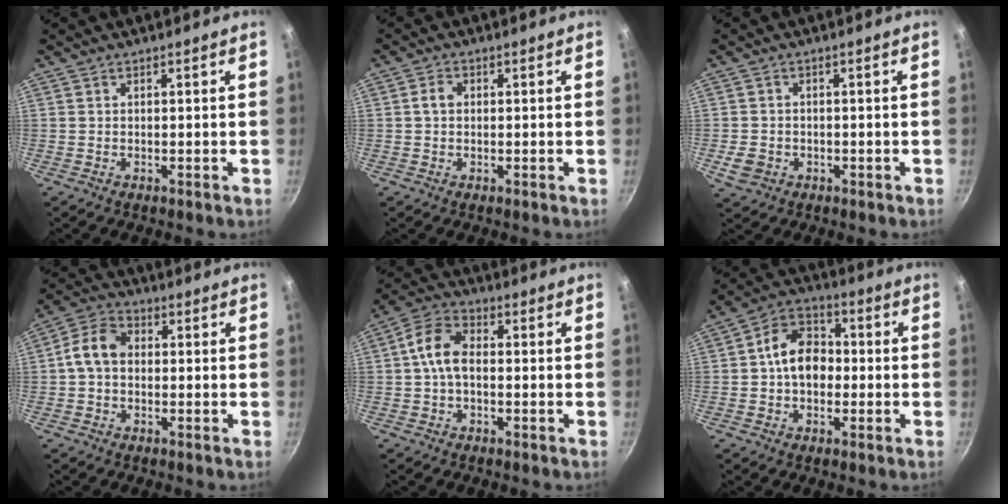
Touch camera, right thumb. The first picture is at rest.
{"total": 2.3, "force": [0.2, 1.8, 1.4], "torque": [-0.020, 0.007, 0.002]}
{"total": 4.2, "force": [-1.2, 3.6, 1.9], "torque": [-0.032, 0.007, -0.015]}
{"total": 7.3, "force": [0.1, 5.5, 4.8], "torque": [-0.076, 0.021, -0.015]}
{"total": 7.9, "force": [-0.1, 5.1, 6.0], "torque": [-0.108, 0.029, -0.013]}
{"total": 10.7, "force": [-0.3, 8.0, 7.1], "torque": [-0.074, 0.030, -0.021]}